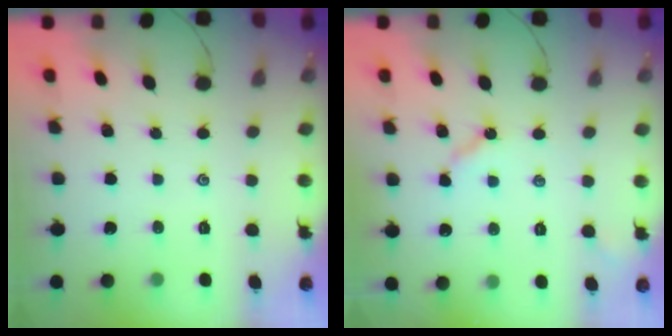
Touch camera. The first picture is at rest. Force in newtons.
{"total": 3.9, "press": 3.9, "slide": 0.3}